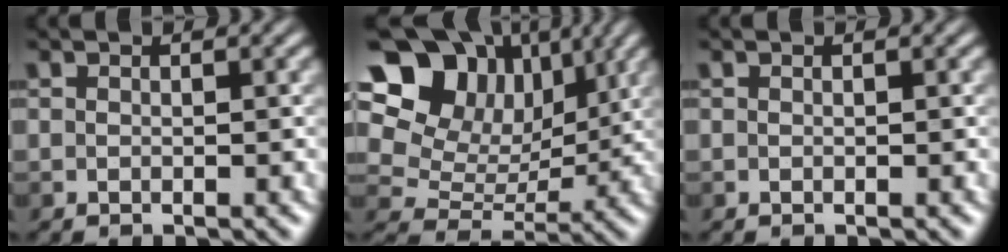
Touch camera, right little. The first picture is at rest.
{"total": 14.6, "force": [7.2, 10.5, 7.2], "torque": [-0.148, 0.056, 0.126]}
{"total": 0.0}